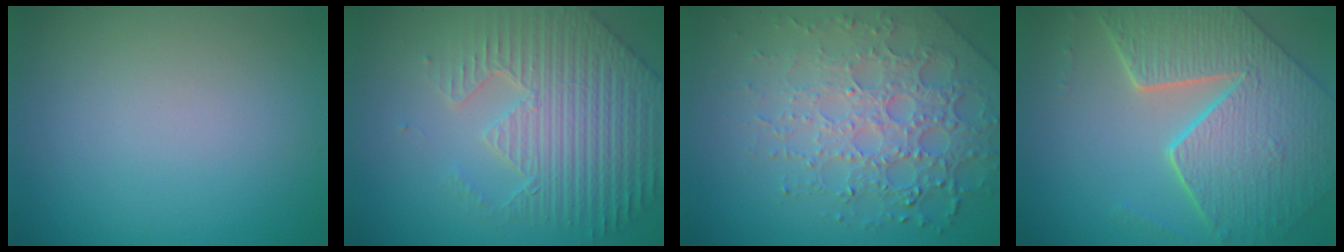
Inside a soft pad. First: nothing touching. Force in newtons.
{"total": 7.4, "press": 5.6, "slide": 4.8}
{"total": 7.3, "press": 5.2, "slide": 5.2}
{"total": 9.1, "press": 6.5, "slide": 6.3}